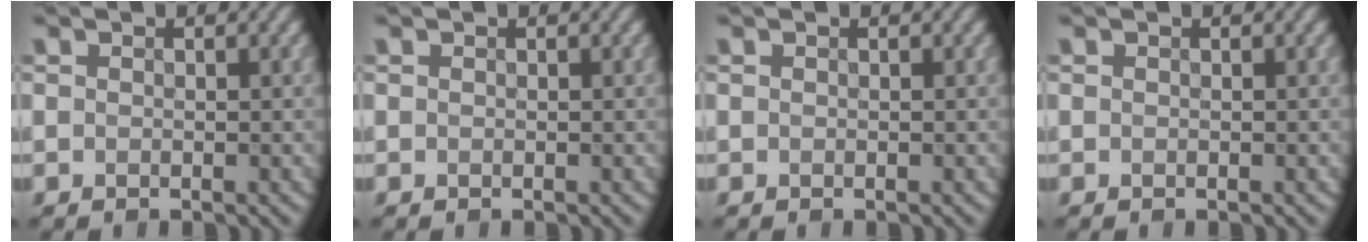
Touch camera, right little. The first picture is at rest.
{"total": 0.0}
{"total": 0.0}
{"total": 0.0}